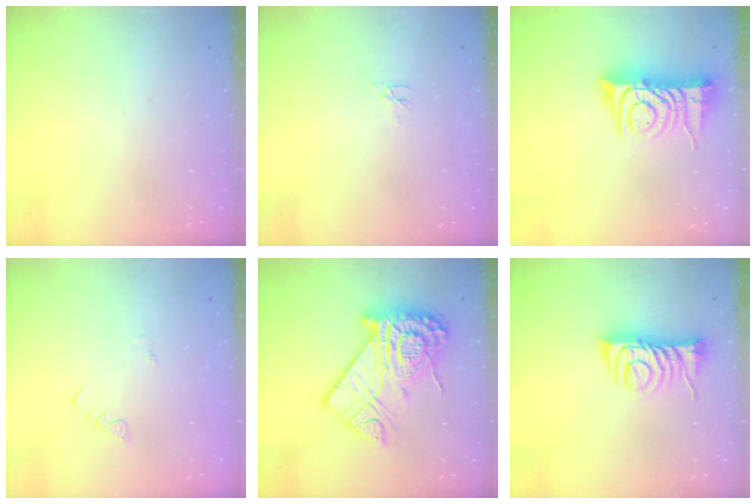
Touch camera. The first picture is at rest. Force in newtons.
{"total": 2.8, "press": 2.7, "slide": 0.4}
{"total": 10.7, "press": 10.6, "slide": 1.2}
{"total": 1.1, "press": 1.1, "slide": 0.3}
{"total": 20.4, "press": 20.3, "slide": 1.4}
{"total": 9.6, "press": 9.6, "slide": 0.5}